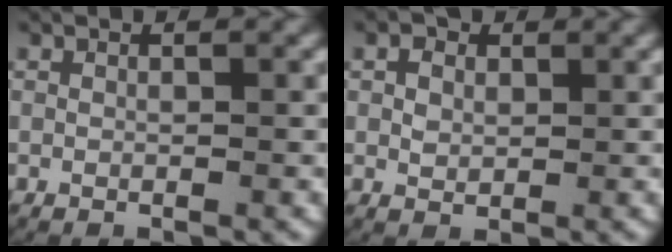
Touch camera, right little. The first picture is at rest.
{"total": 1.7, "force": [0.5, 1.3, 0.8], "torque": [-0.022, -0.009, 0.016]}